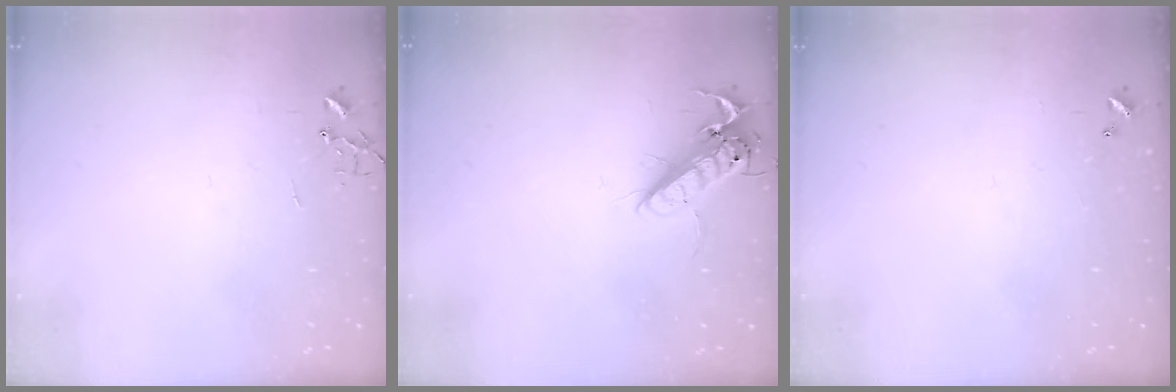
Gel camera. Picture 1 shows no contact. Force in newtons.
{"total": 13.8, "press": 13.6, "slide": 2.3}
{"total": 0.0}